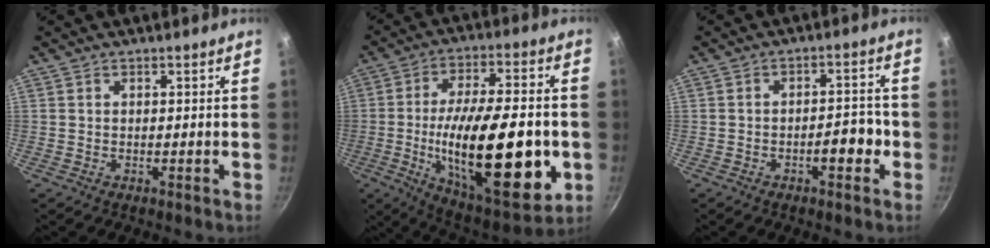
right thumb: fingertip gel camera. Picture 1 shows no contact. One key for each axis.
{"total": 28.5, "fx": -4.8, "fy": 10.8, "fz": 25.9, "tx": -0.402, "ty": 0.001, "tz": -0.067}
{"total": 5.2, "fx": -2.1, "fy": 2.3, "fz": 4.2, "tx": -0.039, "ty": 0.028, "tz": -0.032}